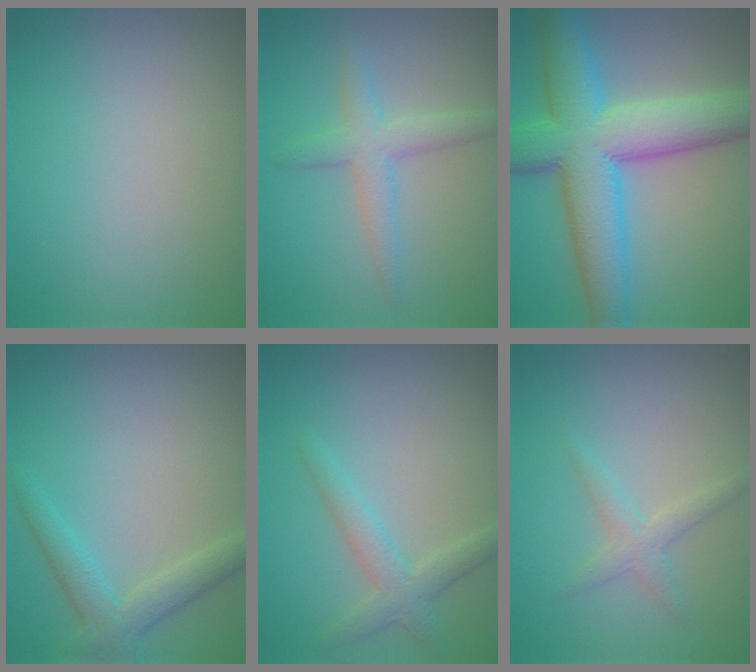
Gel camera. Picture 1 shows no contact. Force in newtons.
{"total": 2.9, "press": 2.9, "slide": 0.1}
{"total": 11.1, "press": 11.1, "slide": 0.1}
{"total": 3.1, "press": 3.1, "slide": 0.2}
{"total": 2.7, "press": 2.7, "slide": 0.1}
{"total": 1.9, "press": 1.9, "slide": 0.0}